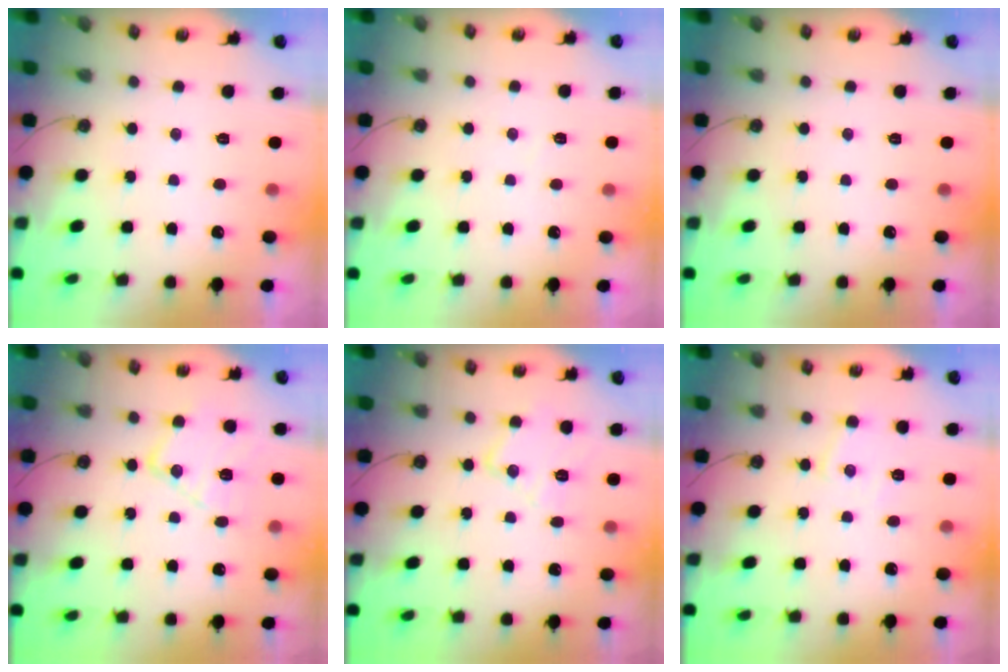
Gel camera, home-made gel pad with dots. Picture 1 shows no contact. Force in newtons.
{"total": 2.8, "press": 2.7, "slide": 0.5}
{"total": 0.0}
{"total": 13.9, "press": 13.9, "slide": 0.6}
{"total": 13.0, "press": 13.0, "slide": 0.8}
{"total": 7.0, "press": 6.9, "slide": 0.4}